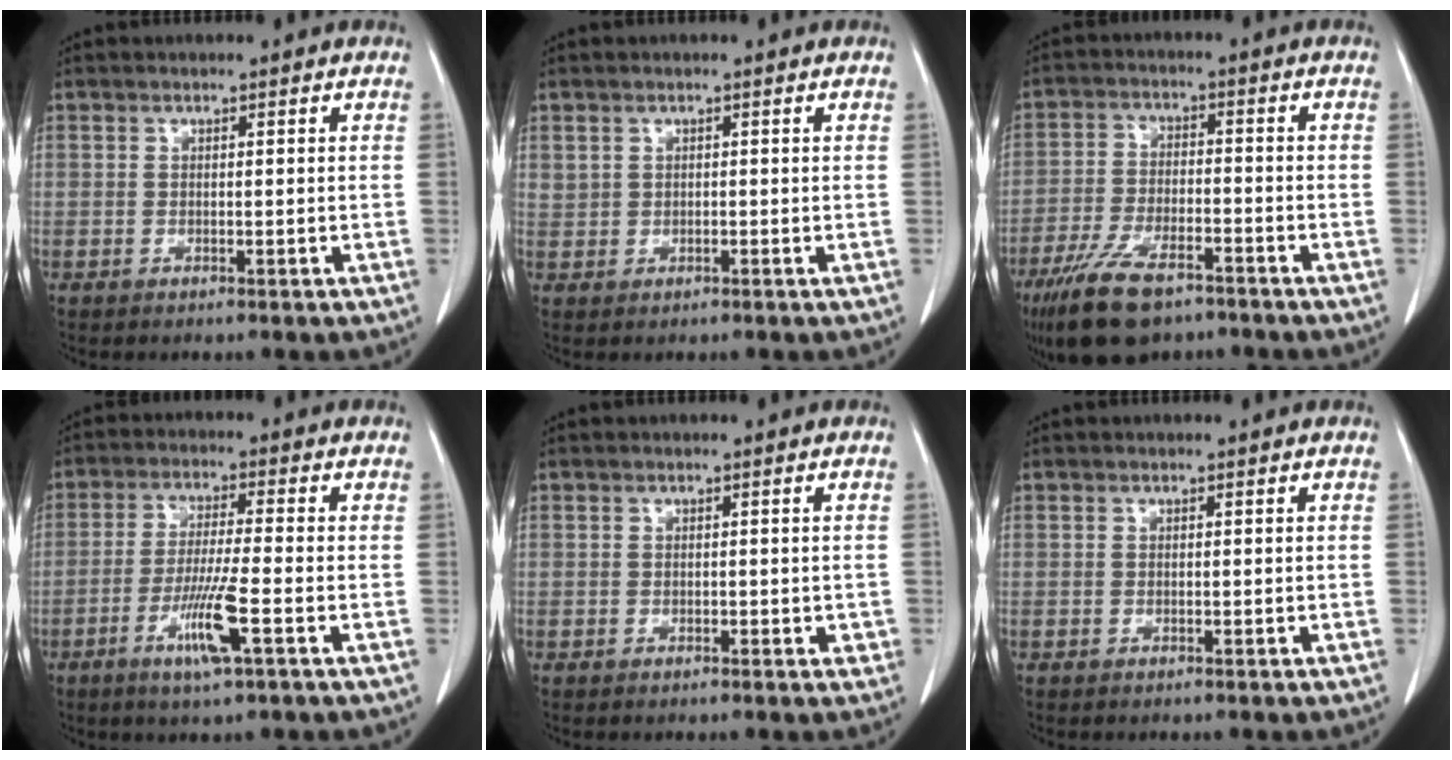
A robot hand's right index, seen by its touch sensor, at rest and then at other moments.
{"total": 1.0, "force": [0.7, 0.8, 0.2], "torque": [0.004, 0.003, 0.011]}
{"total": 11.7, "force": [-8.1, 4.1, 7.4], "torque": [-0.147, -0.015, -0.144]}
{"total": 7.8, "force": [-3.2, -0.2, 7.1], "torque": [-0.138, -0.017, -0.061]}
{"total": 1.2, "force": [-0.1, 0.9, 0.9], "torque": [-0.006, 0.004, 0.002]}
{"total": 0.0}